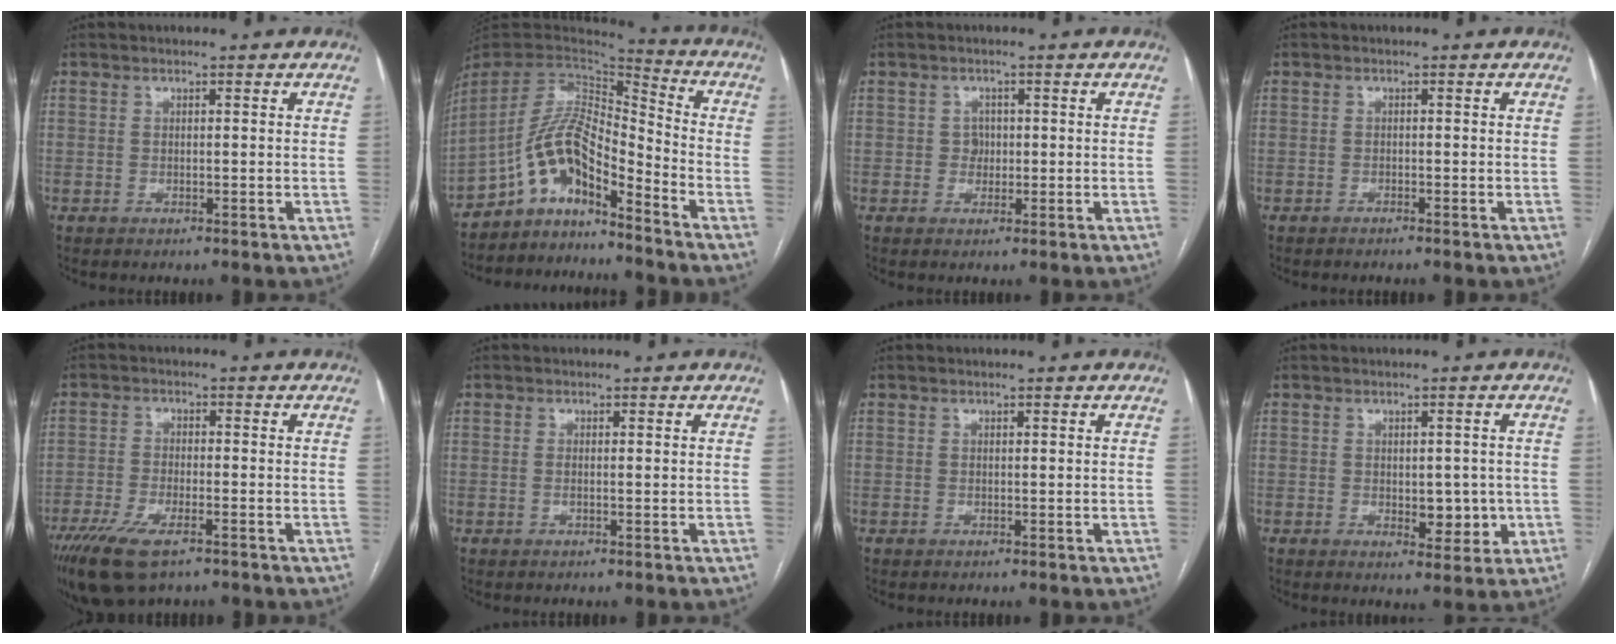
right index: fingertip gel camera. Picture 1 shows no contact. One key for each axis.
{"total": 11.3, "fx": -8.5, "fy": 2.5, "fz": 7.0, "tx": -0.133, "ty": 0.029, "tz": -0.157}
{"total": 1.8, "fx": 0.0, "fy": 1.7, "fz": 0.8, "tx": -0.009, "ty": 0.005, "tz": -0.001}
{"total": 0.7, "fx": -0.7, "fy": -0.1, "fz": 0.2, "tx": -0.005, "ty": -0.001, "tz": -0.012}
{"total": 9.3, "fx": -6.1, "fy": 2.8, "fz": 6.4, "tx": -0.121, "ty": -0.019, "tz": -0.106}
{"total": 0.7, "fx": 0.0, "fy": 0.1, "fz": 0.7, "tx": -0.018, "ty": -0.001, "tz": 0.000}
{"total": 0.0}
{"total": 5.0, "fx": -0.7, "fy": 2.7, "fz": 4.1, "tx": -0.045, "ty": -0.001, "tz": 0.001}